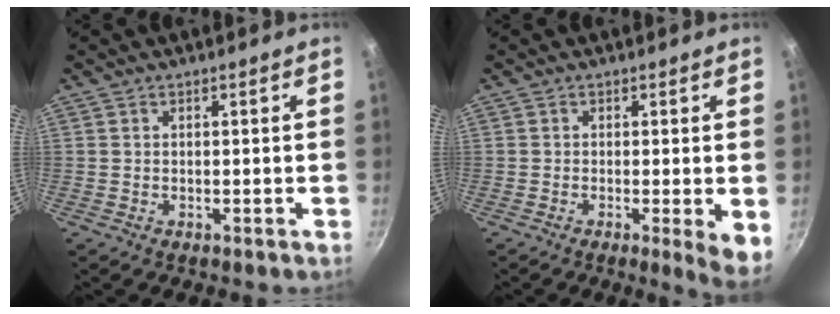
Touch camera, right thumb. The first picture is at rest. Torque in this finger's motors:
{"motor_torque": [-0.07, 0.17, -0.11, 0.01, 0.05]}